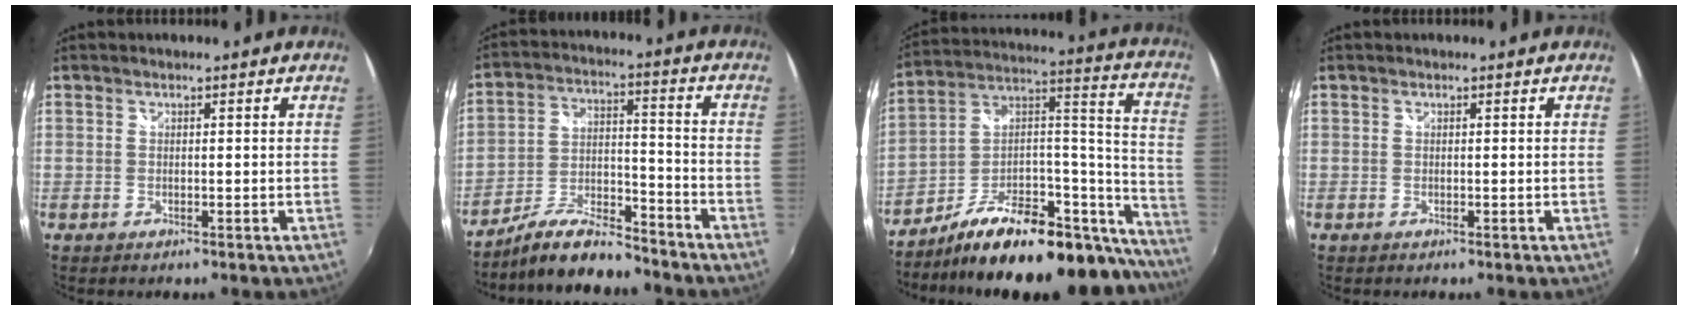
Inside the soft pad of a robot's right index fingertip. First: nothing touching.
{"total": 11.9, "force": [-10.4, 2.7, 5.0], "torque": [-0.108, 0.006, -0.185]}
{"total": 30.4, "force": [-23.7, 10.2, 16.1], "torque": [-0.185, 0.044, -0.350]}
{"total": 0.0}